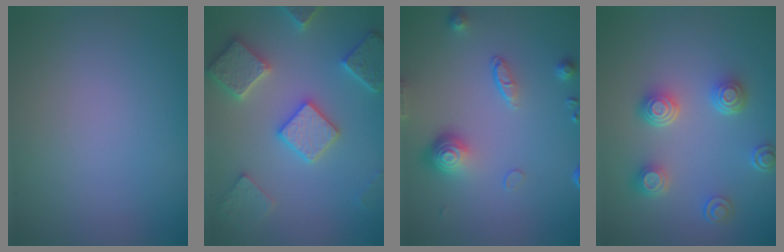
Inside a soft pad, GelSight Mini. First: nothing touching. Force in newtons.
{"total": 5.7, "press": 5.6, "slide": 1.2}
{"total": 4.3, "press": 3.2, "slide": 2.8}
{"total": 3.9, "press": 3.0, "slide": 2.5}